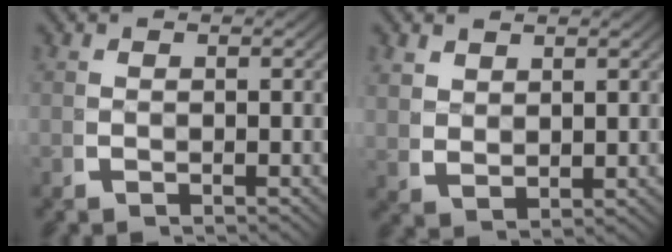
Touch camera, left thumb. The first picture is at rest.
{"total": 2.2, "force": [1.7, 1.0, 1.0], "torque": [-0.021, -0.006, 0.047]}